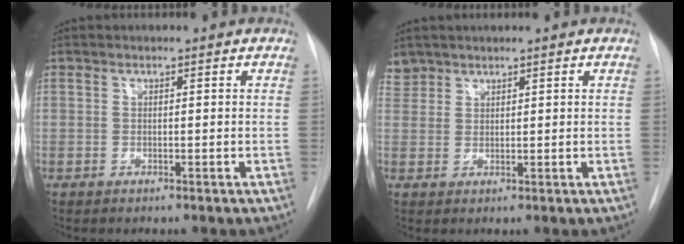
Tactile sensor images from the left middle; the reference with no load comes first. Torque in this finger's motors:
{"motor_torque": [0.28, -0.28, 0.09, -0.02]}